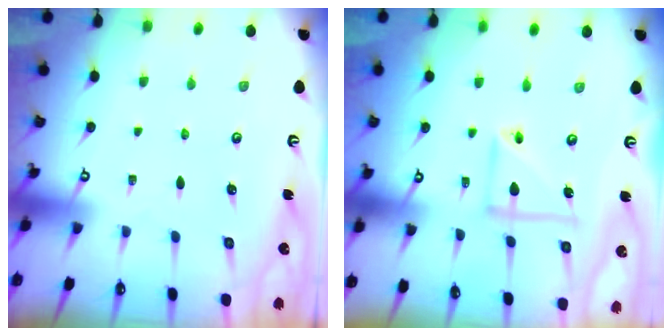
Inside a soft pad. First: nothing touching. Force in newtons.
{"total": 9.4, "press": 9.4, "slide": 0.7}